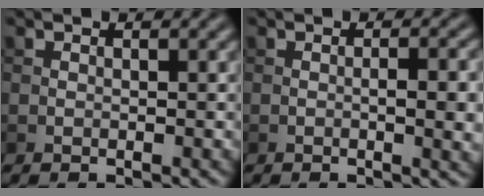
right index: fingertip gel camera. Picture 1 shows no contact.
{"total": 4.1, "force": [-0.3, 1.2, 3.9], "torque": [-0.061, -0.004, -0.001]}